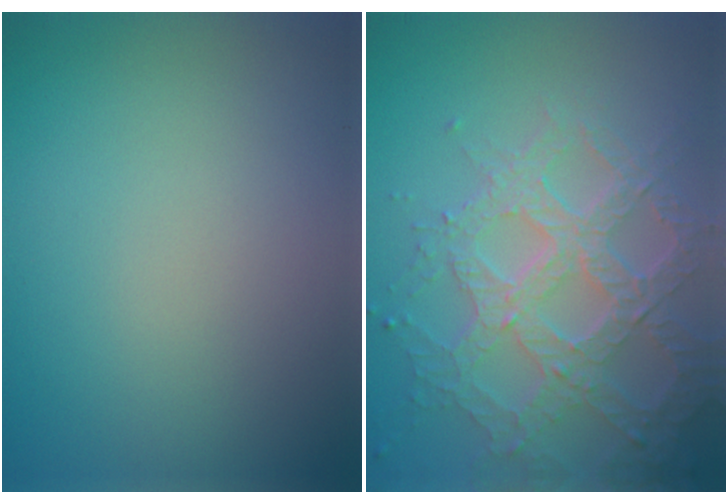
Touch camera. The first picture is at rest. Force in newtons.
{"total": 7.2, "press": 5.3, "slide": 4.8}